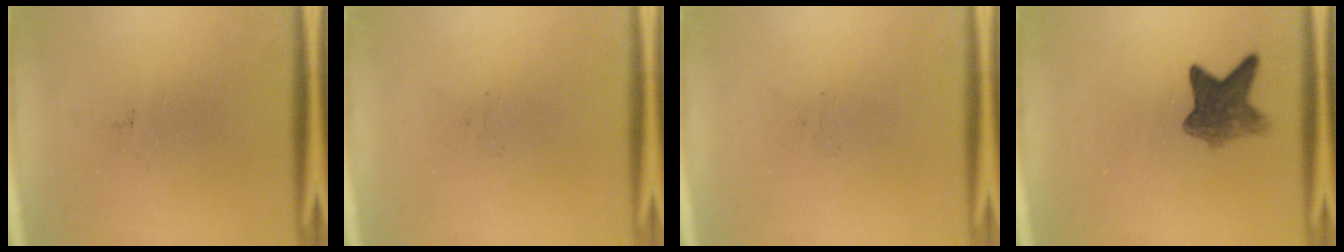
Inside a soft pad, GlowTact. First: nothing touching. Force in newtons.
{"total": 0.0}
{"total": 0.0}
{"total": 6.1}